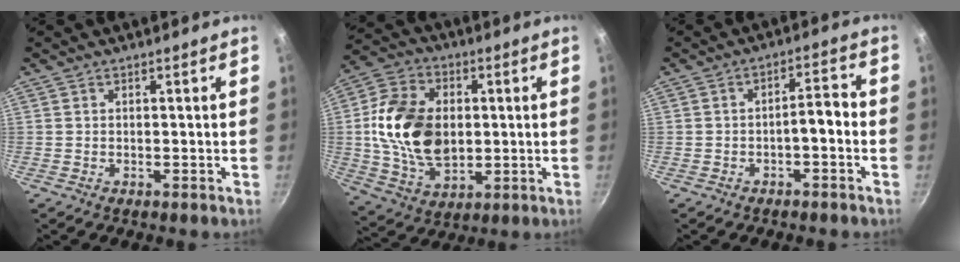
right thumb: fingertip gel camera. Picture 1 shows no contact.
{"total": 18.2, "force": [0.9, 12.4, 13.3], "torque": [-0.228, 0.001, 0.018]}
{"total": 4.2, "force": [-1.7, 1.5, 3.5], "torque": [-0.047, 0.033, -0.022]}